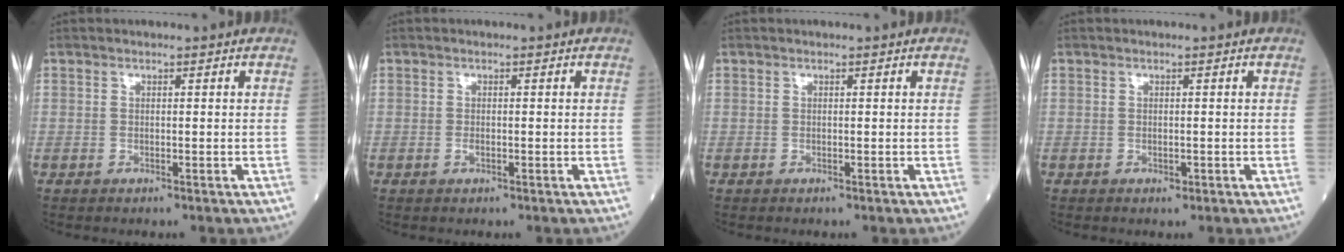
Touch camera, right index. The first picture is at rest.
{"total": 0.5, "force": [-0.2, 0.2, 0.5], "torque": [-0.011, 0.000, -0.004]}
{"total": 0.0}
{"total": 0.0}